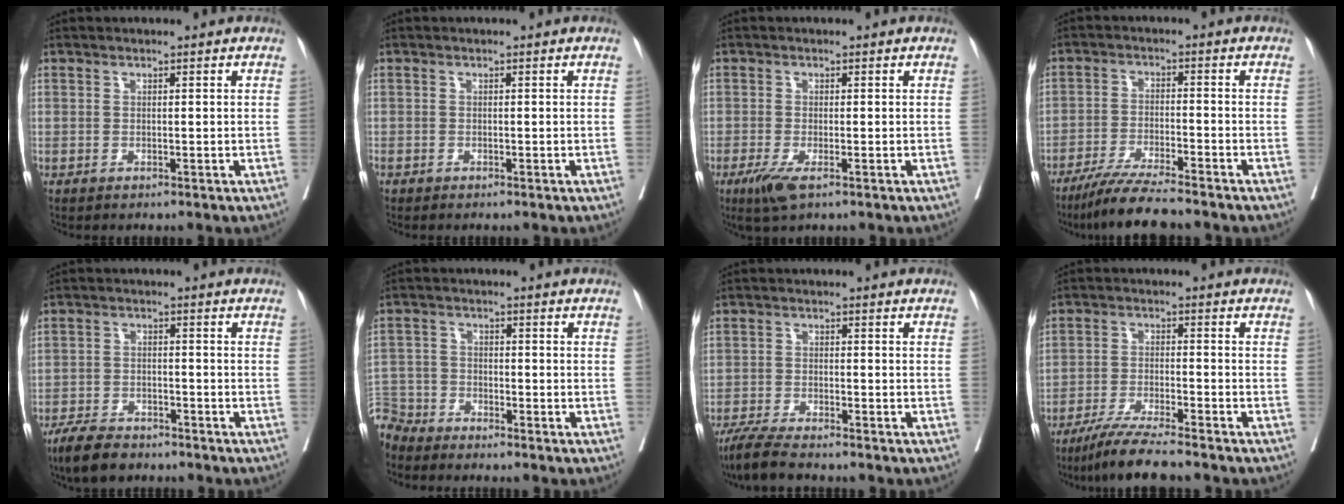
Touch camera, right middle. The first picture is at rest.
{"total": 0.6, "force": [-0.6, 0.1, 0.2], "torque": [-0.009, -0.002, -0.014]}
{"total": 3.8, "force": [-2.2, 0.8, 3.1], "torque": [-0.060, -0.010, -0.037]}
{"total": 8.3, "force": [-7.2, -0.3, 4.2], "torque": [-0.068, -0.028, -0.125]}
{"total": 6.4, "force": [-5.4, 2.1, 2.7], "torque": [-0.054, -0.010, -0.099]}
{"total": 5.5, "force": [-5.3, 1.1, -0.9], "torque": [0.023, -0.002, -0.109]}
{"total": 6.1, "force": [-5.2, 0.3, 3.1], "torque": [-0.056, -0.019, -0.096]}
{"total": 7.5, "force": [-6.4, -0.5, 3.9], "torque": [-0.066, -0.027, -0.116]}